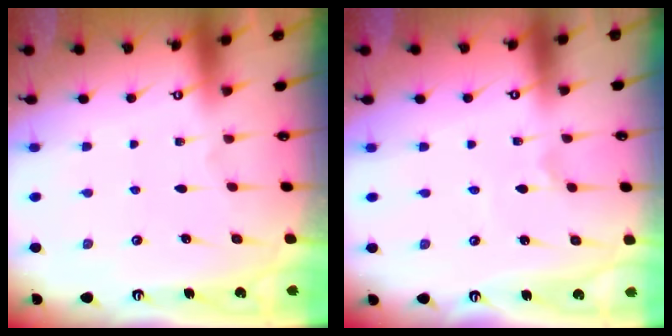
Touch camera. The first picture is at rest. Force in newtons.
{"total": 0.8, "press": 0.7, "slide": 0.2}